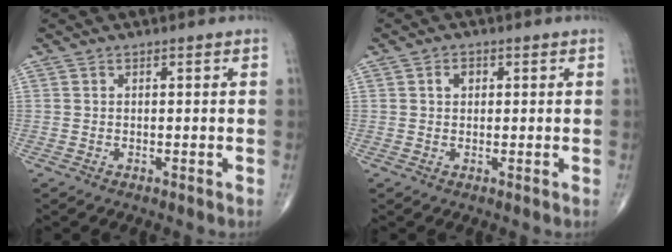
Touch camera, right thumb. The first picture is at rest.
{"total": 2.0, "force": [0.6, 1.5, 1.2], "torque": [-0.014, 0.004, 0.007]}